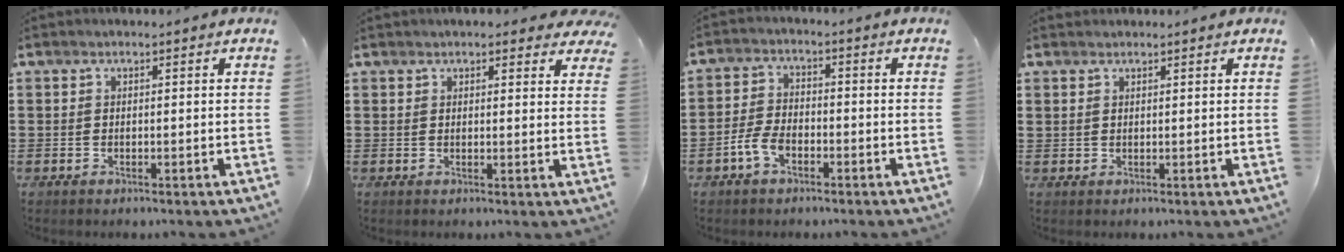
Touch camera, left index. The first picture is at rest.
{"total": 2.4, "force": [2.2, 0.6, 0.7], "torque": [-0.013, -0.003, 0.039]}
{"total": 4.4, "force": [-2.3, 2.3, 2.9], "torque": [-0.078, 0.000, -0.049]}
{"total": 1.1, "force": [1.0, 0.5, -0.1], "torque": [-0.001, 0.002, 0.020]}